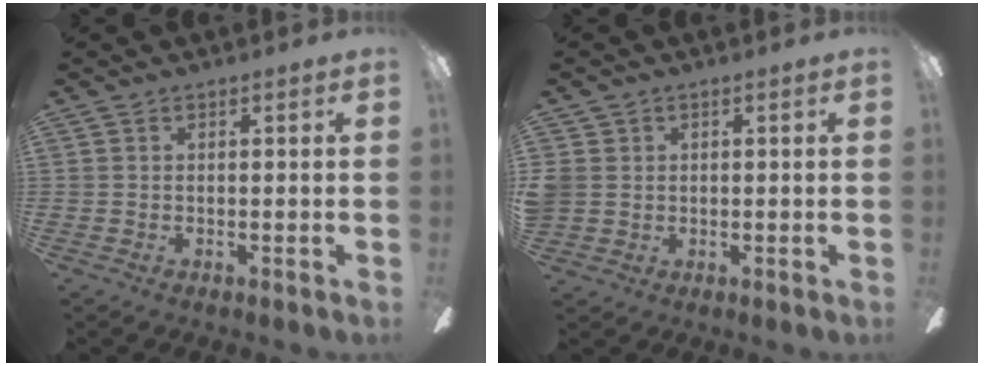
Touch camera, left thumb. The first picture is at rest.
{"total": 3.2, "force": [0.6, 3.0, 0.8], "torque": [-0.020, 0.007, 0.014]}